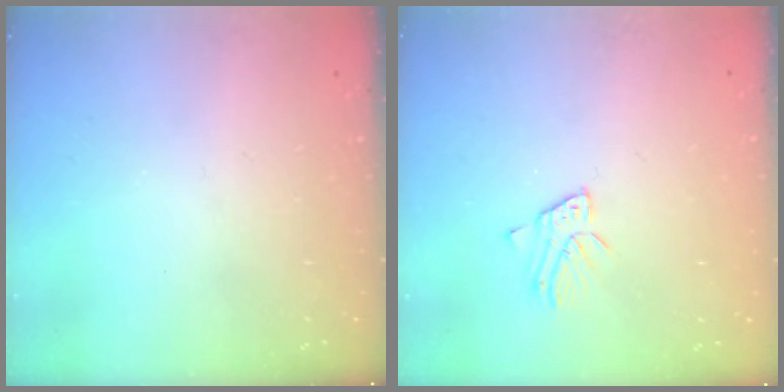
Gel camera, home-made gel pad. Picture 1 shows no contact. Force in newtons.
{"total": 3.9, "press": 3.9, "slide": 0.3}